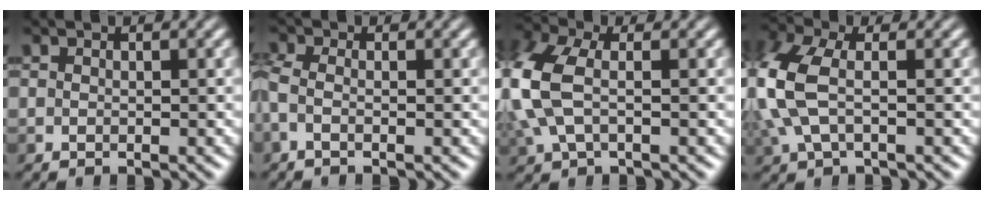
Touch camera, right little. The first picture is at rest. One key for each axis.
{"total": 1.8, "fx": -0.3, "fy": 1.1, "fz": 1.5, "tx": -0.041, "ty": 0.010, "tz": -0.013}
{"total": 7.1, "fx": 0.4, "fy": 4.2, "fz": 5.7, "tx": -0.179, "ty": 0.011, "tz": 0.004}
{"total": 6.4, "fx": 0.2, "fy": 3.5, "fz": 5.4, "tx": -0.169, "ty": 0.011, "tz": 0.002}